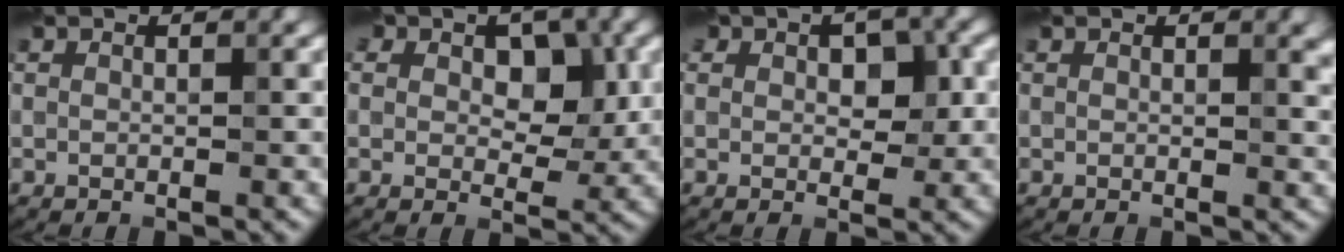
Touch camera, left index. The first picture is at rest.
{"total": 6.0, "force": [1.8, 4.2, 3.8], "torque": [-0.049, 0.003, 0.012]}
{"total": 4.0, "force": [0.9, 2.8, 2.6], "torque": [-0.034, -0.004, 0.012]}
{"total": 1.8, "force": [0.9, 0.7, 1.5], "torque": [-0.014, -0.001, 0.015]}